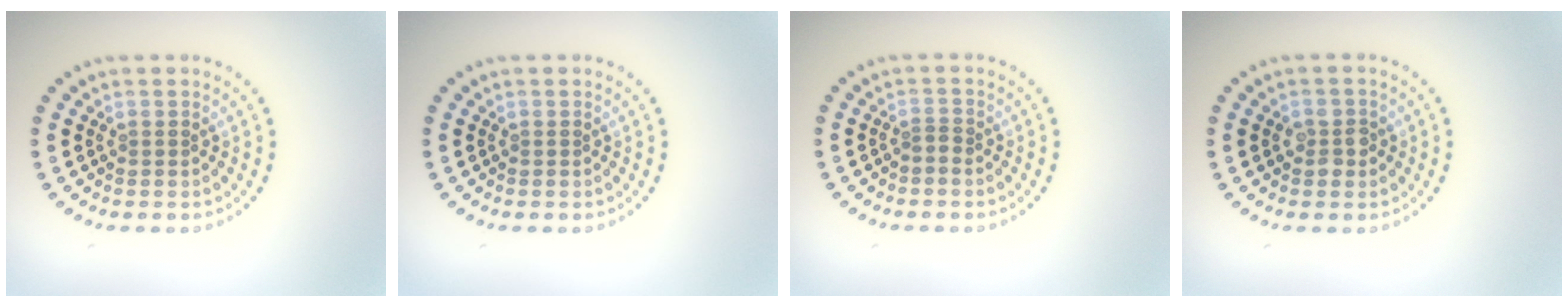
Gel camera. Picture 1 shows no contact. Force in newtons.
{"total": 0.0}
{"total": 0.6, "press": 0.4, "slide": 0.5}
{"total": 2.0, "press": 2.0, "slide": 0.3}